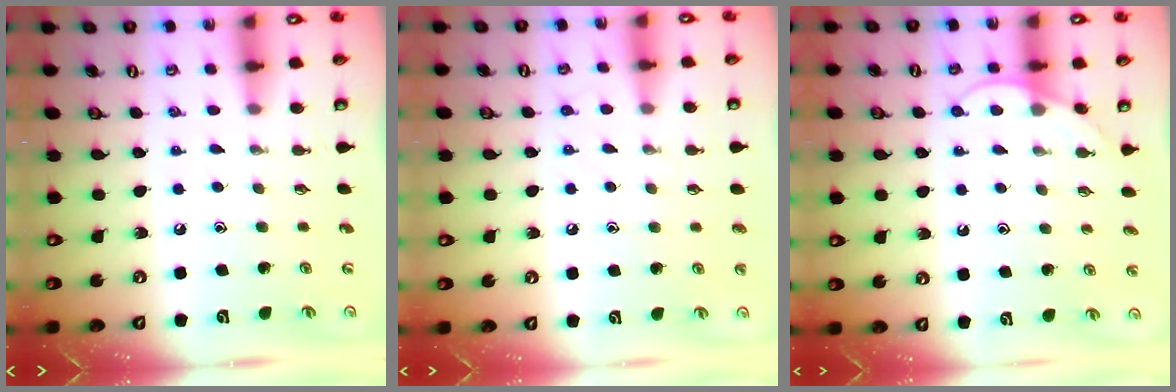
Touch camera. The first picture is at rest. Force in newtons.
{"total": 6.8, "press": 6.8, "slide": 0.7}
{"total": 6.2, "press": 6.2, "slide": 0.5}